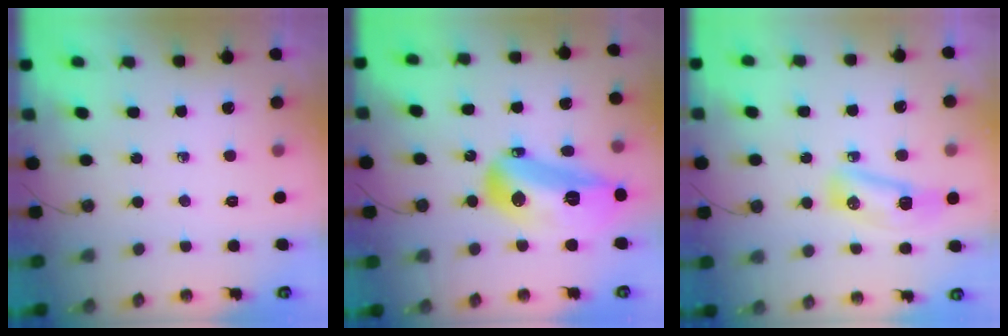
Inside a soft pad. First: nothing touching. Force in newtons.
{"total": 18.3, "press": 18.3, "slide": 1.8}
{"total": 9.1, "press": 9.0, "slide": 1.1}